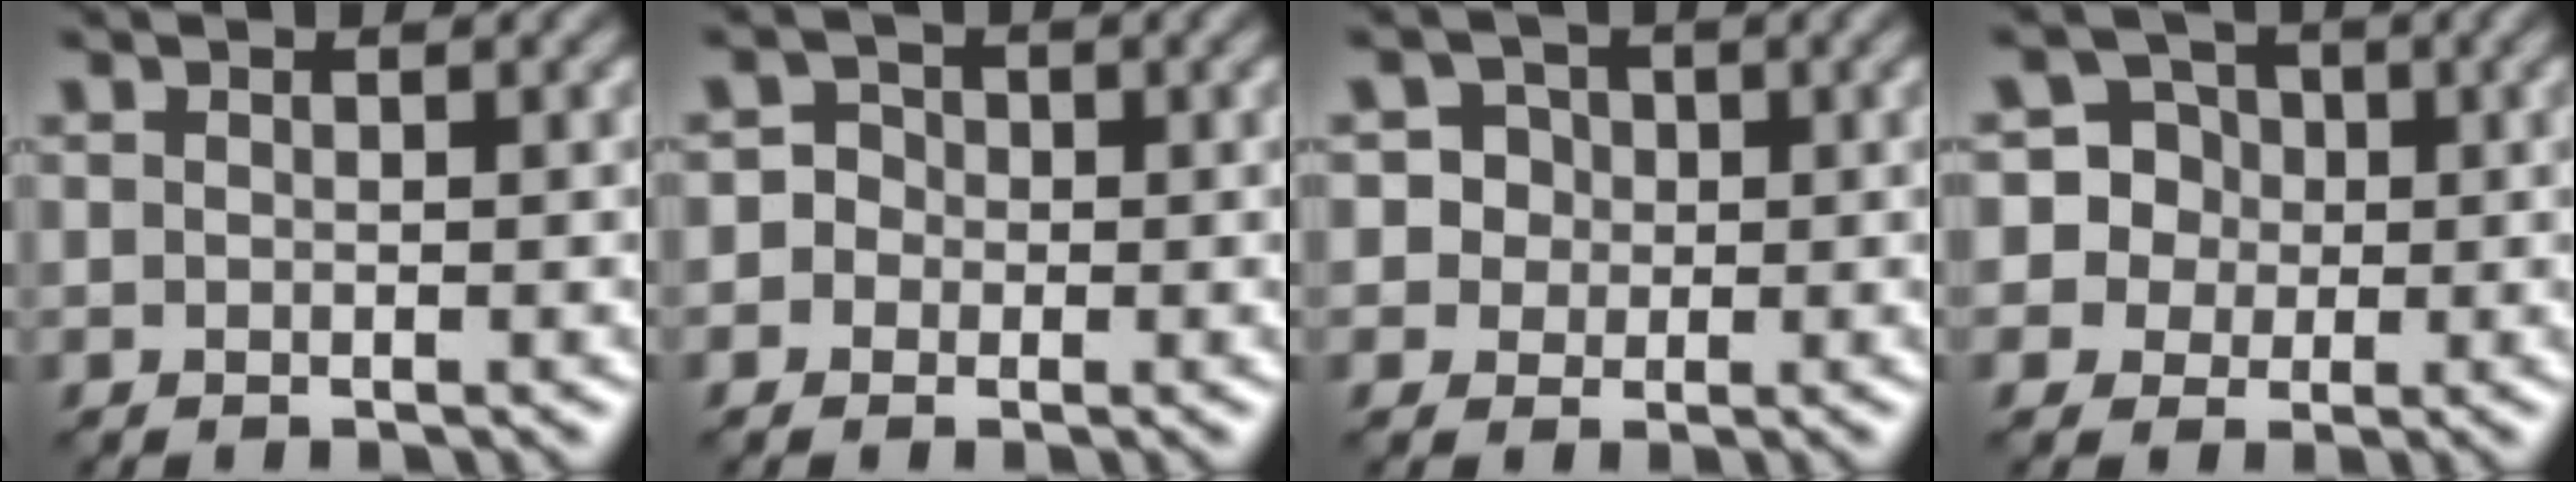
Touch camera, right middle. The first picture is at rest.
{"total": 2.5, "force": [-0.4, 2.4, 0.6], "torque": [0.017, 0.018, -0.030]}
{"total": 3.5, "force": [0.9, 3.2, 1.0], "torque": [0.005, 0.015, 0.006]}
{"total": 7.1, "force": [0.9, 7.0, 1.3], "torque": [-0.034, 0.034, 0.008]}